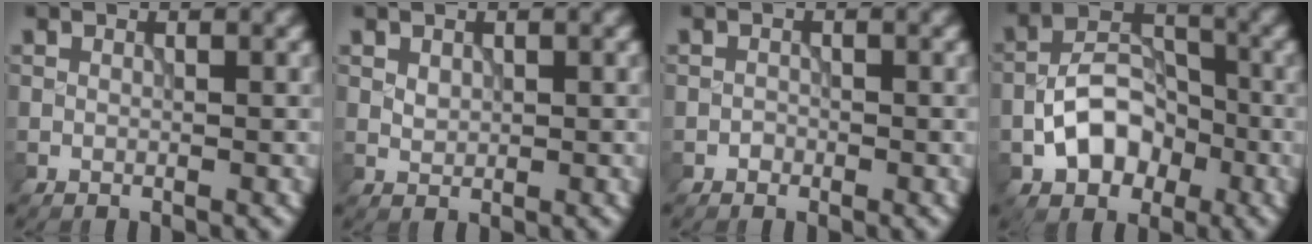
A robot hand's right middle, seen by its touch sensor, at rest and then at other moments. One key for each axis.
{"total": 1.0, "fx": 0.4, "fy": 0.8, "fz": 0.5, "tx": -0.010, "ty": -0.002, "tz": 0.010}
{"total": 0.6, "fx": -0.4, "fy": 0.5, "fz": 0.0, "tx": 0.003, "ty": -0.002, "tz": -0.007}
{"total": 6.1, "fx": -2.3, "fy": 4.2, "fz": 3.9, "tx": -0.059, "ty": 0.005, "tz": -0.043}